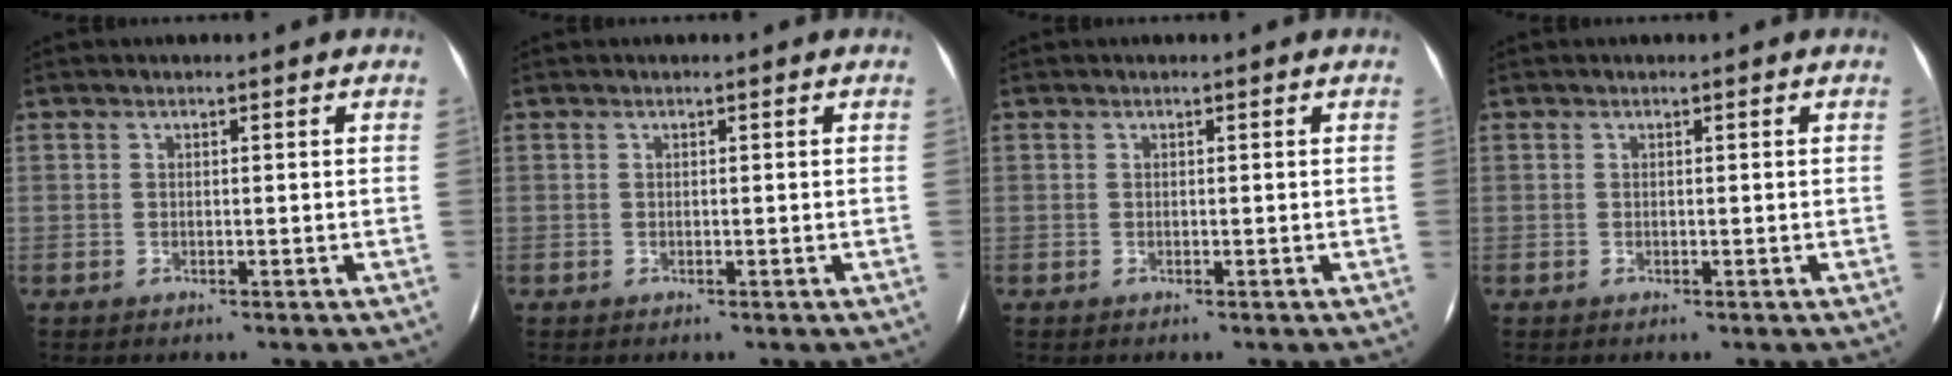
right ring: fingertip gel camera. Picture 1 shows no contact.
{"total": 0.0}
{"total": 0.0}
{"total": 0.0}